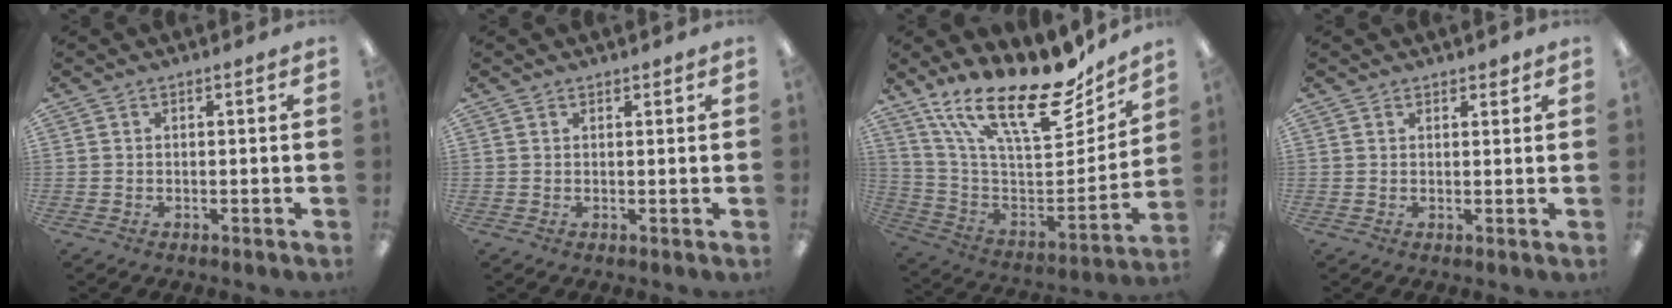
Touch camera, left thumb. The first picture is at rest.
{"total": 0.8, "force": [0.7, 0.4, 0.0], "torque": [-0.001, 0.001, 0.013]}
{"total": 25.2, "force": [17.6, 9.3, 15.5], "torque": [-0.256, -0.126, 0.301]}
{"total": 1.6, "force": [1.4, 0.7, 0.2], "torque": [0.003, -0.004, 0.025]}